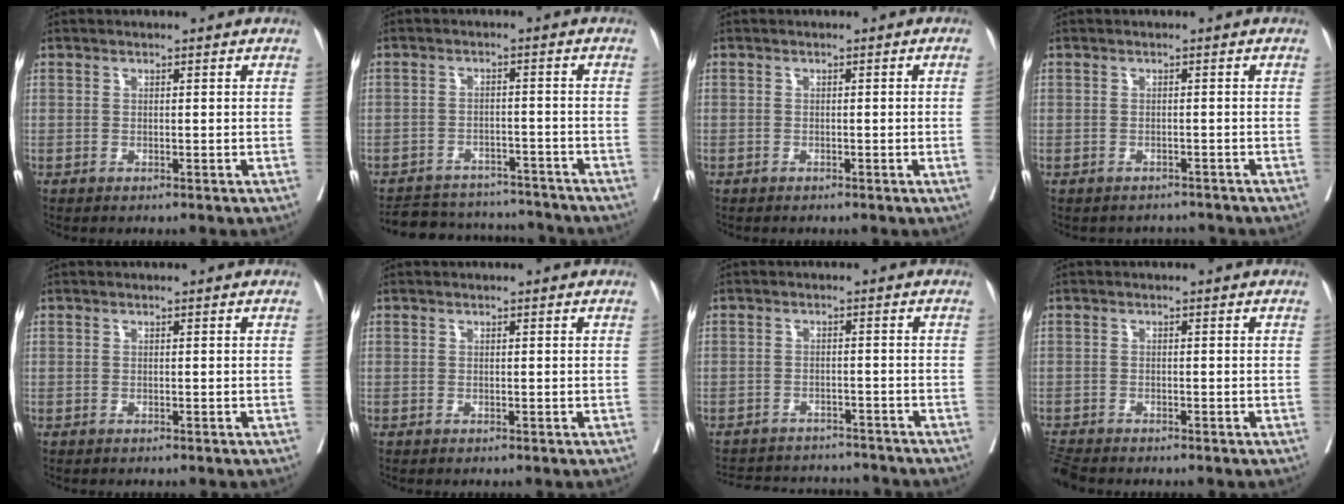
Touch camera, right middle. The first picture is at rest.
{"total": 13.2, "force": [-12.5, 3.6, 2.5], "torque": [-0.044, 0.015, -0.168]}
{"total": 0.9, "force": [-0.3, -0.3, 0.8], "torque": [-0.010, 0.002, -0.004]}
{"total": 2.8, "force": [-2.5, 1.1, -0.6], "torque": [0.010, 0.003, -0.038]}
{"total": 0.0}
{"total": 0.0}
{"total": 11.2, "force": [-10.6, 3.3, 1.8], "torque": [-0.031, 0.015, -0.136]}
{"total": 3.4, "force": [-3.4, 0.3, 0.6], "torque": [-0.015, -0.017, -0.065]}